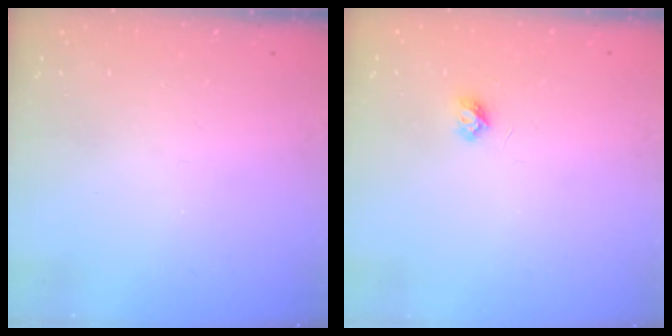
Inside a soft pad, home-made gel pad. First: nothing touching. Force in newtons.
{"total": 3.9, "press": 3.8, "slide": 0.5}